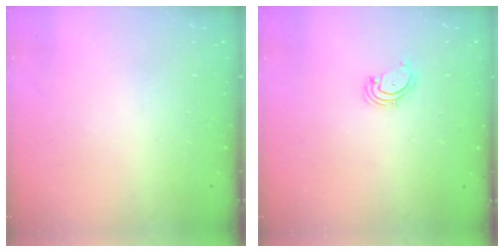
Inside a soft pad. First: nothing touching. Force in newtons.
{"total": 2.3, "press": 2.3, "slide": 0.5}